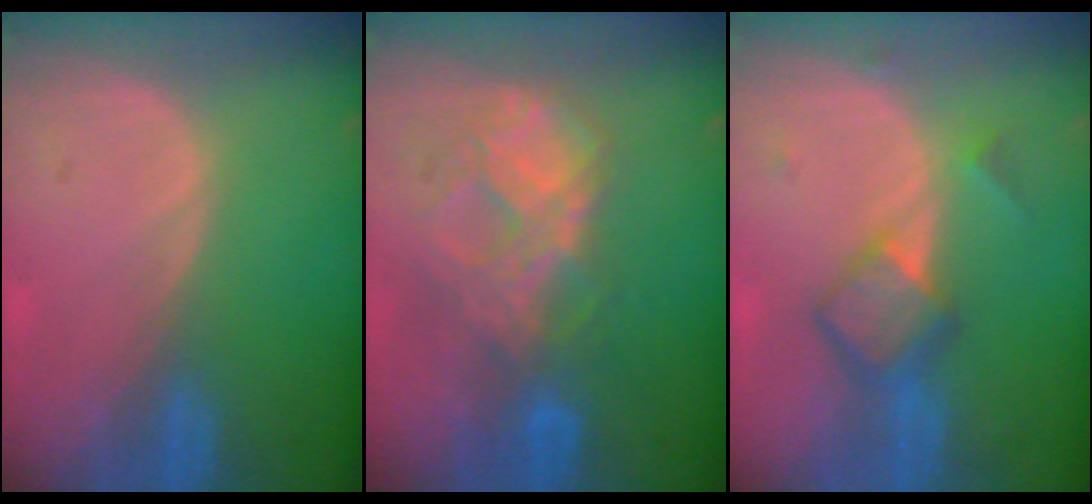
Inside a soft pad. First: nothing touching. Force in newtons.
{"total": 8.7, "press": 7.5, "slide": 4.3}
{"total": 6.0, "press": 5.2, "slide": 3.1}